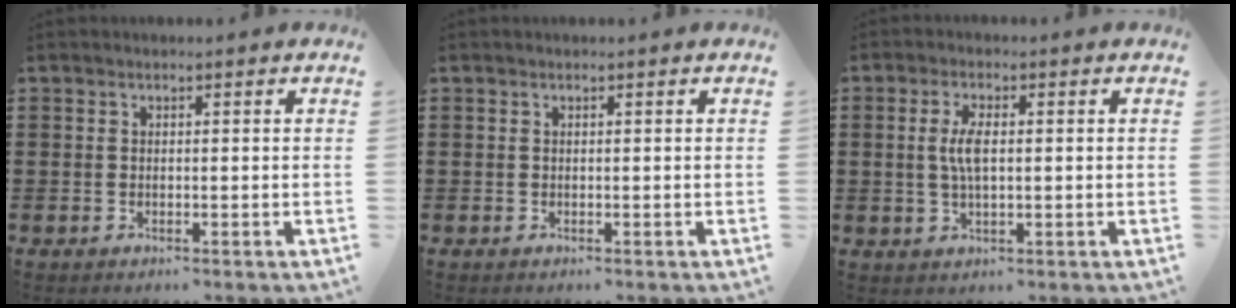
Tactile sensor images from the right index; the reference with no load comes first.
{"total": 0.0}
{"total": 4.4, "force": [0.4, 1.5, 4.1], "torque": [-0.088, 0.003, 0.002]}